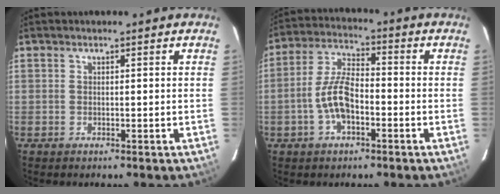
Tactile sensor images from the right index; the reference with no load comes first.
{"total": 8.6, "force": [-2.8, 3.8, 7.2], "torque": [-0.151, 0.011, -0.052]}